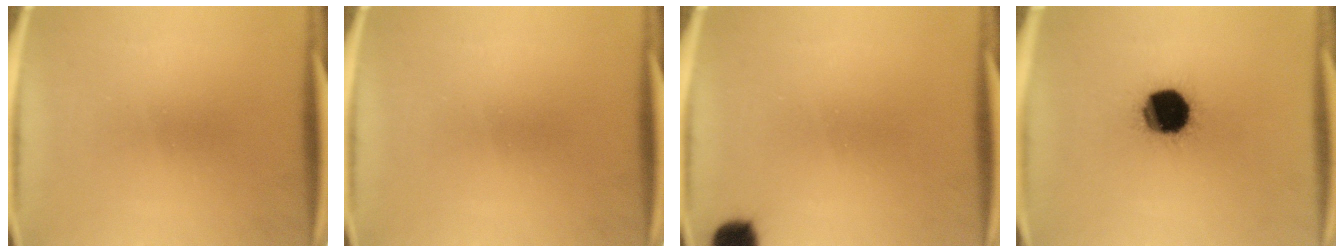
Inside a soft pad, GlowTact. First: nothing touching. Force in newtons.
{"total": 0.0}
{"total": 5.1}
{"total": 18.1}